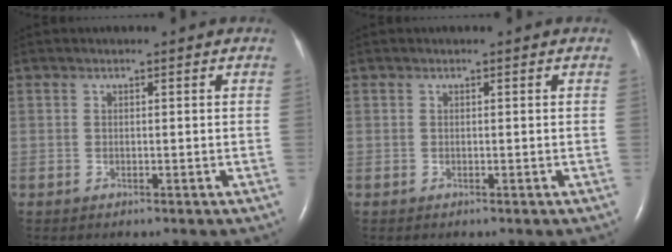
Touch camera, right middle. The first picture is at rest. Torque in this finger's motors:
{"motor_torque": [0.00, 0.00, 0.00, 0.00]}